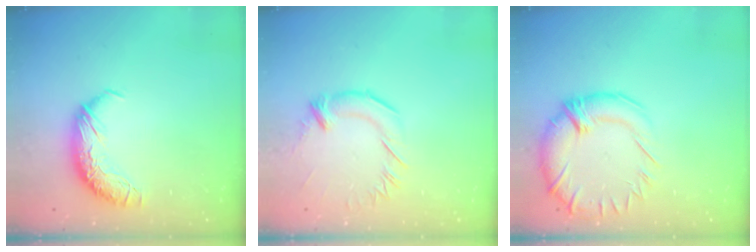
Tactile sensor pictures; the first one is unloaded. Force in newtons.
{"total": 2.3, "press": 2.3, "slide": 0.6}
{"total": 5.2, "press": 3.3, "slide": 4.0}